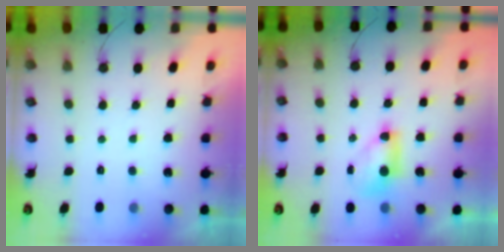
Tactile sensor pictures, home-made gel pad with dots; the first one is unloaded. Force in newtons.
{"total": 7.5, "press": 7.4, "slide": 1.1}